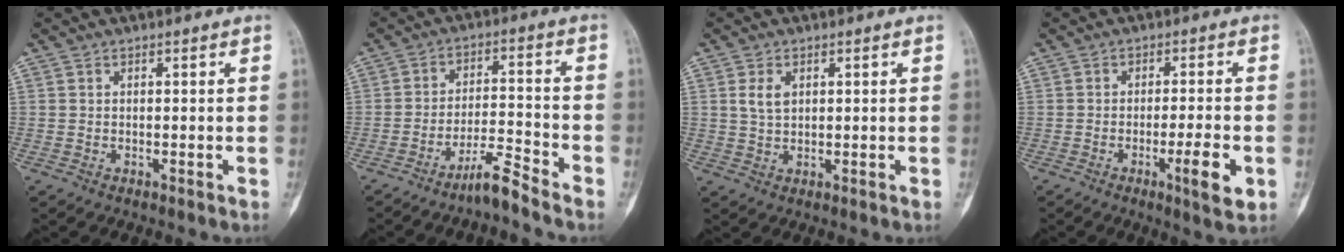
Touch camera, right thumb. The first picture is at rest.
{"total": 5.9, "force": [-5.1, -0.1, 3.1], "torque": [-0.053, 0.043, -0.096]}
{"total": 3.4, "force": [1.1, 2.1, 2.4], "torque": [-0.041, -0.002, 0.023]}
{"total": 6.6, "force": [-2.3, 0.8, 6.1], "torque": [-0.096, 0.002, -0.032]}